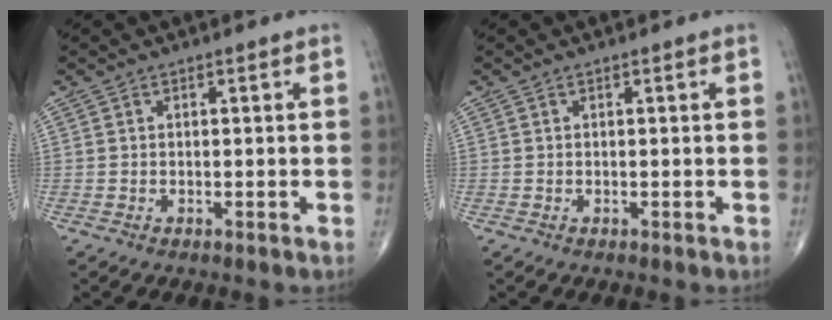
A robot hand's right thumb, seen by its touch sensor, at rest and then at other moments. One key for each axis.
{"total": 0.0}